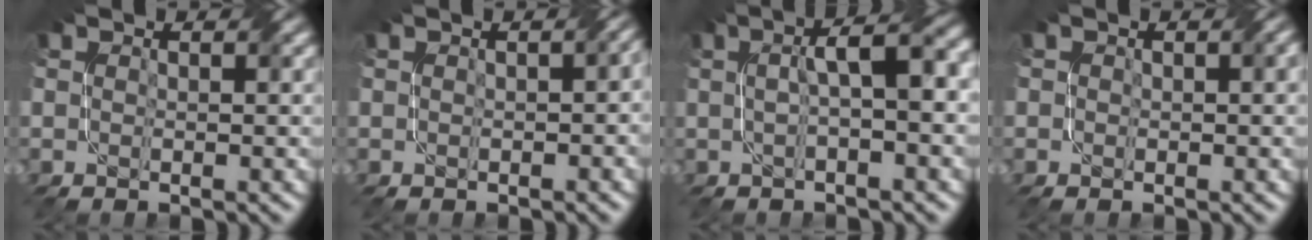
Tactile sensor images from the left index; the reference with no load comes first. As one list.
[{"total": 1.9, "force": [0.1, 0.8, 1.7], "torque": [-0.015, 0.003, 0.010]}, {"total": 5.1, "force": [0.6, 1.1, 5.0], "torque": [-0.071, 0.021, 0.010]}, {"total": 1.1, "force": [0.1, 0.6, 0.9], "torque": [-0.005, 0.004, 0.004]}]